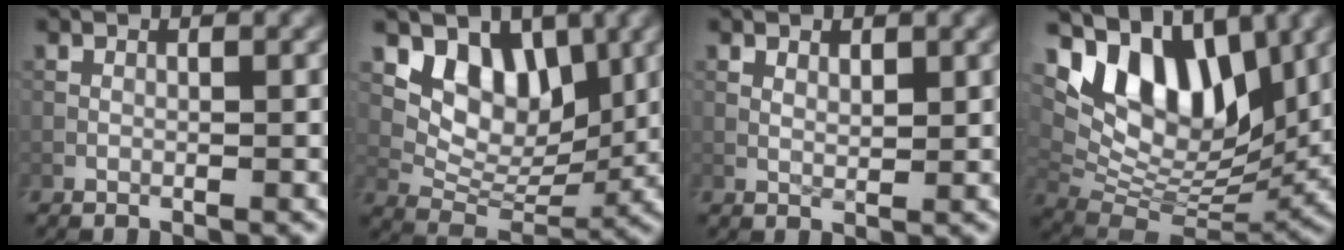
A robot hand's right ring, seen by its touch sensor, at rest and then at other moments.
{"total": 6.8, "force": [2.9, 4.5, 4.2], "torque": [-0.064, -0.017, 0.053]}
{"total": 1.2, "force": [0.6, 0.6, 0.7], "torque": [-0.016, -0.003, 0.017]}
{"total": 11.2, "force": [4.9, 6.1, 8.0], "torque": [-0.136, 0.003, 0.094]}